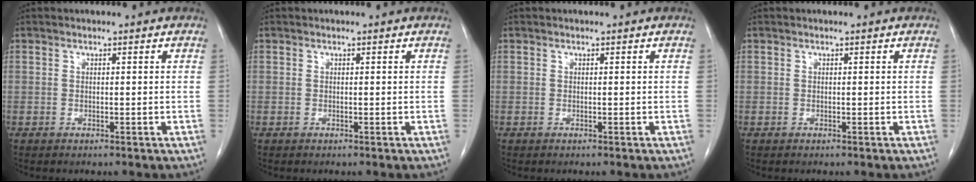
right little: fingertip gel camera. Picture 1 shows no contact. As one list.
[{"total": 0.0}, {"total": 0.0}, {"total": 0.0}]